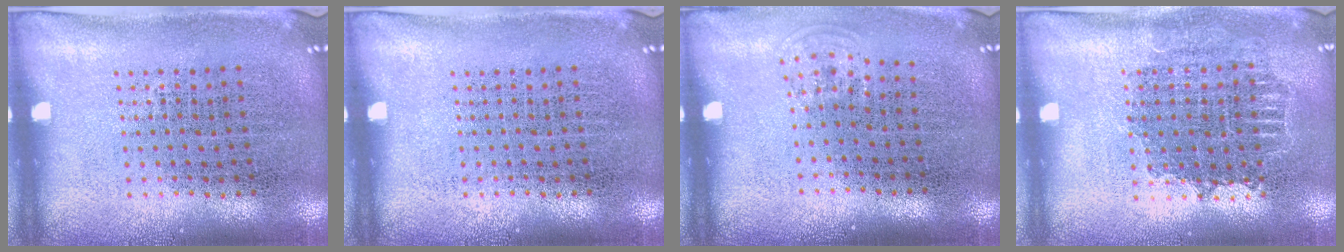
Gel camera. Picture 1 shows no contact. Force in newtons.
{"total": 0.0}
{"total": 0.8, "press": 0.6, "slide": 0.5}
{"total": 1.1, "press": 1.0, "slide": 0.4}